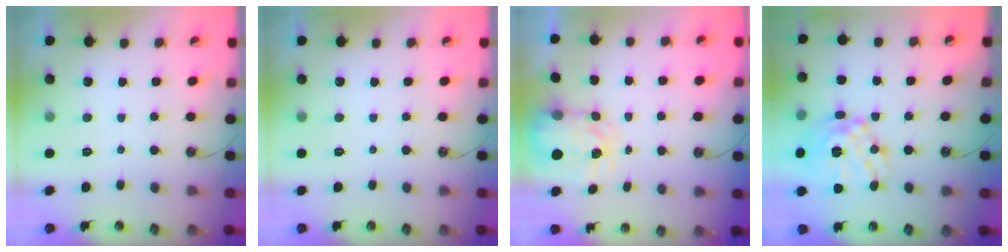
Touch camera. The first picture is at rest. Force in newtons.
{"total": 0.0}
{"total": 3.9, "press": 3.8, "slide": 0.5}
{"total": 18.1, "press": 18.0, "slide": 1.8}